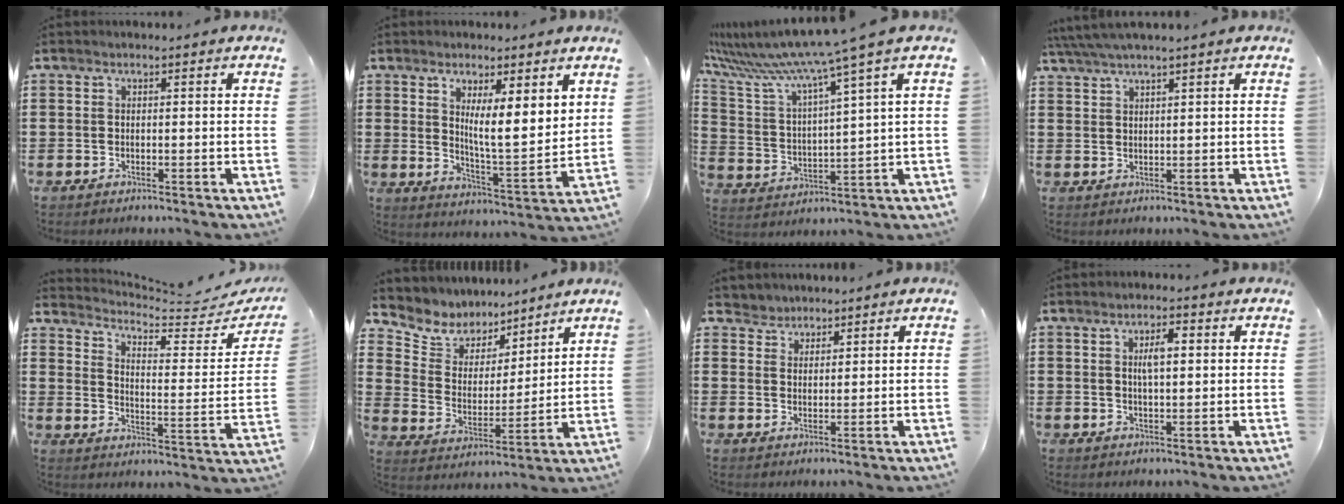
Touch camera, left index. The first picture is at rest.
{"total": 6.1, "force": [3.8, 1.0, 4.6], "torque": [-0.086, -0.030, 0.061]}
{"total": 8.8, "force": [7.2, -0.8, 5.1], "torque": [-0.131, -0.055, 0.111]}
{"total": 3.2, "force": [2.6, -0.2, 1.7], "torque": [-0.039, -0.002, 0.049]}
{"total": 4.3, "force": [4.2, 0.3, 1.1], "torque": [-0.047, -0.036, 0.067]}
{"total": 6.6, "force": [6.0, 2.7, -0.4], "torque": [-0.040, -0.045, 0.106]}
{"total": 2.6, "force": [2.2, 1.2, -0.7], "torque": [0.002, 0.004, 0.041]}
{"total": 3.4, "force": [1.0, 1.2, 3.0], "torque": [-0.056, 0.007, 0.011]}